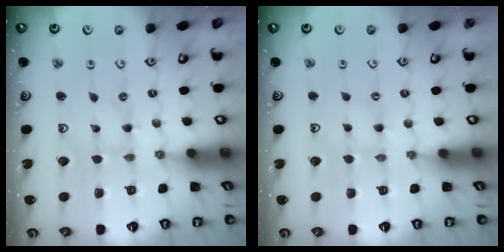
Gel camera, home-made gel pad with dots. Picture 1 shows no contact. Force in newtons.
{"total": 1.1, "press": 1.1, "slide": 0.2}